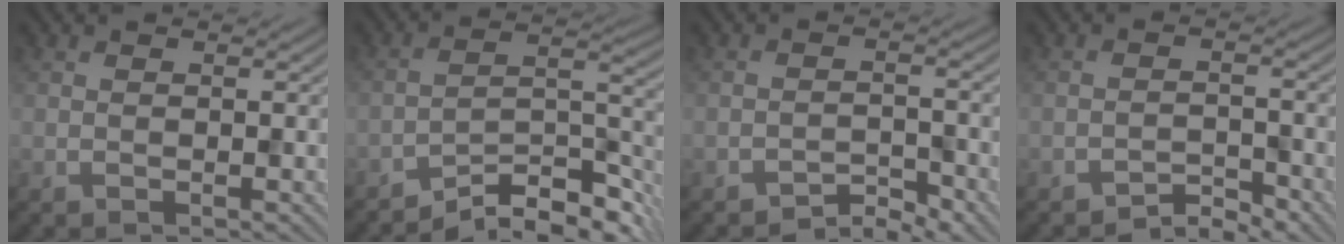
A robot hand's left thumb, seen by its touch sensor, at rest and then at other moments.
{"total": 10.3, "force": [-8.6, 2.2, 5.3], "torque": [-0.079, 0.004, -0.148]}
{"total": 2.9, "force": [-2.6, 0.6, 1.0], "torque": [-0.010, 0.006, -0.050]}
{"total": 2.6, "force": [-2.5, 0.4, 0.8], "torque": [-0.008, 0.006, -0.049]}